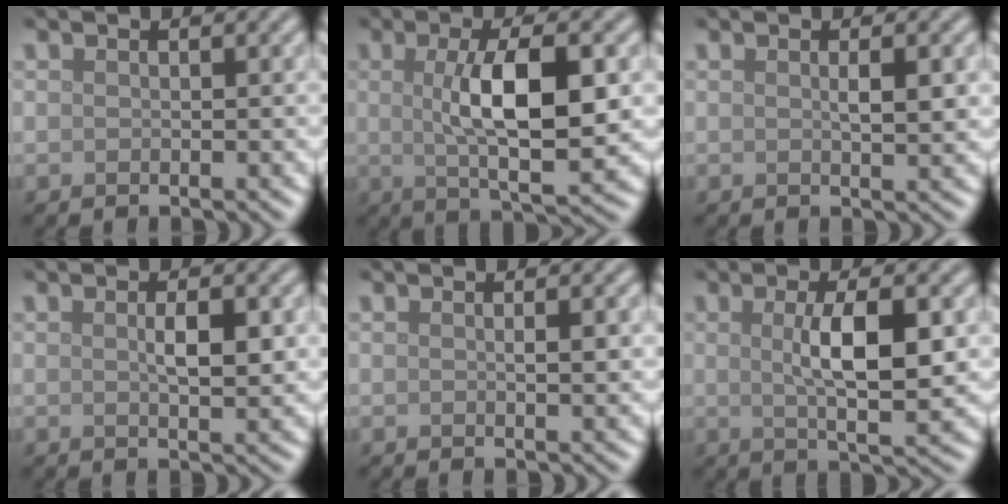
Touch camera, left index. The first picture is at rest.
{"total": 8.0, "force": [0.6, 2.3, 7.6], "torque": [-0.123, -0.003, 0.011]}
{"total": 2.0, "force": [0.3, 0.4, 1.9], "torque": [-0.029, 0.001, 0.005]}
{"total": 2.5, "force": [0.3, 0.7, 2.4], "torque": [-0.044, -0.001, 0.007]}
{"total": 1.2, "force": [0.1, 0.1, 1.1], "torque": [-0.017, 0.000, 0.001]}
{"total": 5.7, "force": [0.5, 1.5, 5.5], "torque": [-0.095, 0.001, 0.011]}